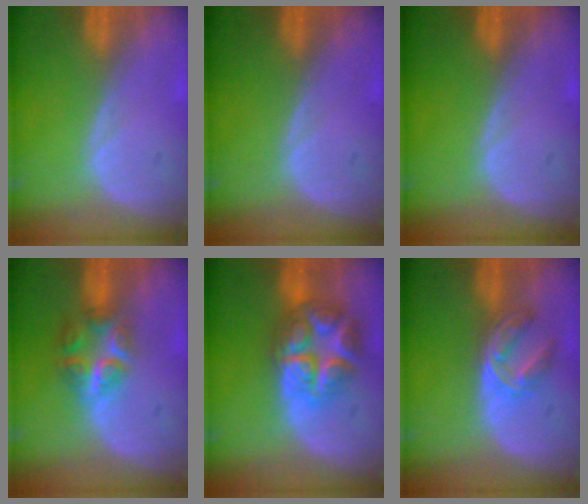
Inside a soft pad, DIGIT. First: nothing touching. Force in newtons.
{"total": 0.0}
{"total": 0.0}
{"total": 6.2, "press": 5.5, "slide": 2.8}
{"total": 8.9, "press": 8.9, "slide": 0.5}
{"total": 6.0, "press": 4.9, "slide": 3.4}